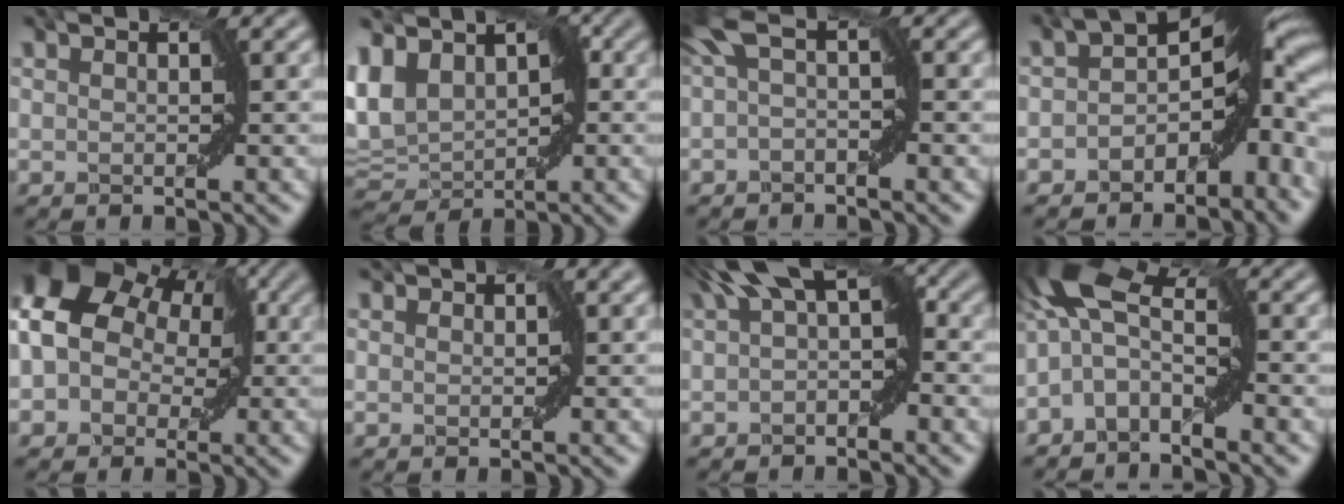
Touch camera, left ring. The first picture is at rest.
{"total": 6.1, "force": [1.4, 4.6, 3.9], "torque": [-0.075, 0.005, 0.026]}
{"total": 3.1, "force": [0.3, 1.0, 2.9], "torque": [-0.050, 0.008, -0.002]}
{"total": 10.3, "force": [-1.4, 6.0, 8.2], "torque": [-0.077, 0.008, -0.044]}
{"total": 10.4, "force": [1.5, 8.8, 5.3], "torque": [-0.098, 0.030, 0.004]}
{"total": 0.0}
{"total": 5.6, "force": [1.5, 2.2, 4.9], "torque": [-0.060, 0.014, 0.014]}
{"total": 5.4, "force": [-1.4, 2.8, 4.4], "torque": [-0.079, 0.018, -0.042]}